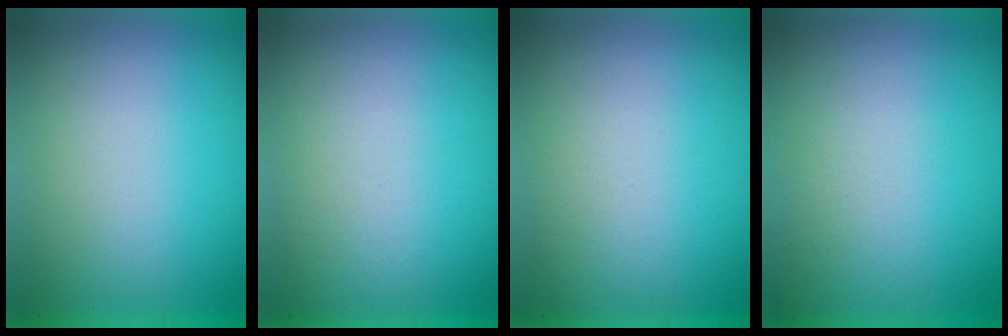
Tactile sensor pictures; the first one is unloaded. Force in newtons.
{"total": 1.4}
{"total": 1.4}
{"total": 2.7}